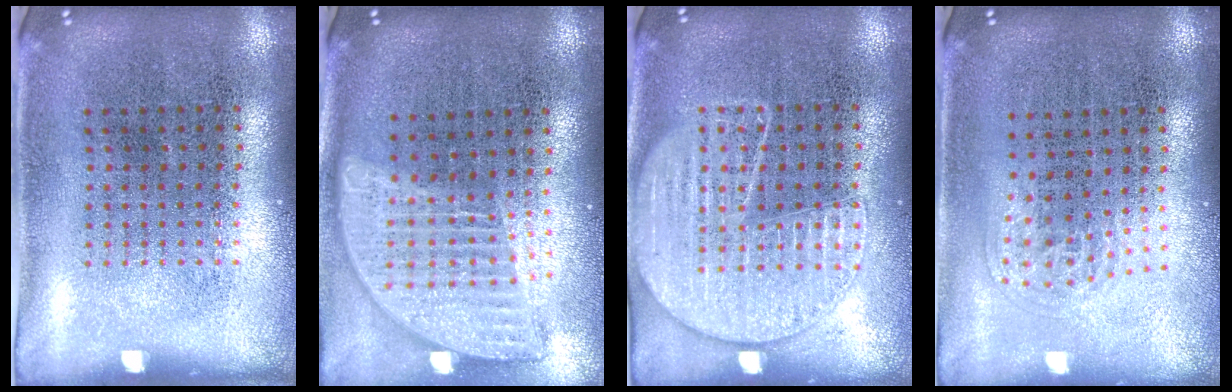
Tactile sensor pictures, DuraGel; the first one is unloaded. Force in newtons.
{"total": 2.0, "press": 1.6, "slide": 1.2}
{"total": 1.4, "press": 1.4, "slide": 0.2}
{"total": 1.0, "press": 0.6, "slide": 0.8}